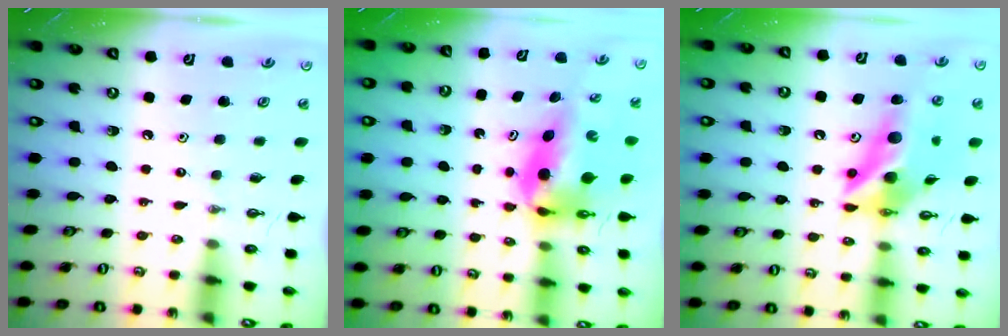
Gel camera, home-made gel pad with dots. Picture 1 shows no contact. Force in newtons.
{"total": 8.0, "press": 7.8, "slide": 1.9}
{"total": 14.6, "press": 14.5, "slide": 1.3}